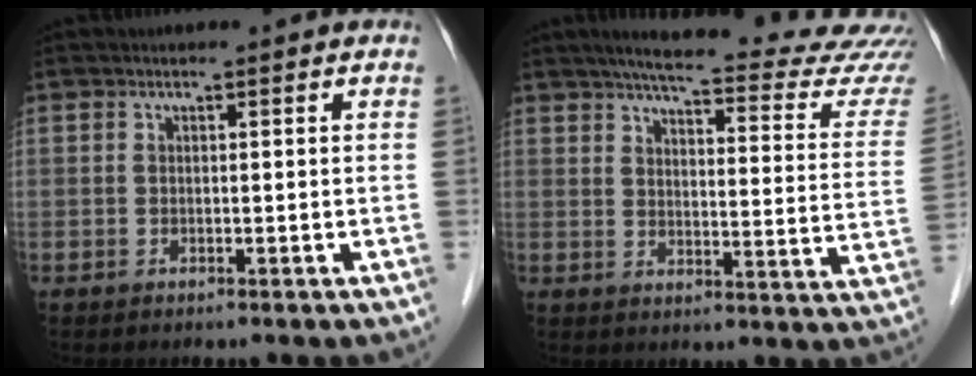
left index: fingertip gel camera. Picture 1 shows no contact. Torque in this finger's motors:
{"motor_torque": [-0.81, -1.11, 0.12, 0.00]}